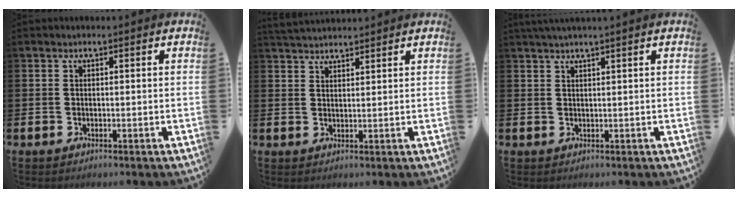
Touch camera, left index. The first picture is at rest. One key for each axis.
{"total": 3.1, "fx": 3.0, "fy": 0.4, "fz": 0.3, "tx": -0.010, "ty": -0.013, "tz": 0.056}
{"total": 1.4, "fx": 1.2, "fy": -0.3, "fz": 0.7, "tx": -0.015, "ty": 0.001, "tz": 0.024}